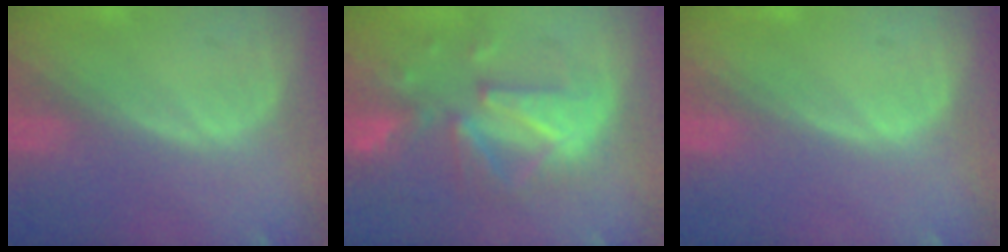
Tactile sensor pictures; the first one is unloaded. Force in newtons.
{"total": 9.8, "press": 8.9, "slide": 4.2}
{"total": 0.0}